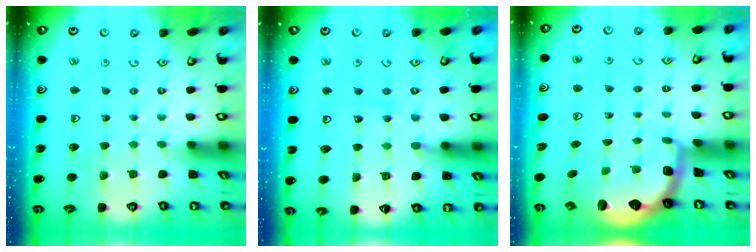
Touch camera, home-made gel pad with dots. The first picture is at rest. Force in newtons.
{"total": 11.2, "press": 11.2, "slide": 1.3}
{"total": 2.9, "press": 1.8, "slide": 2.2}